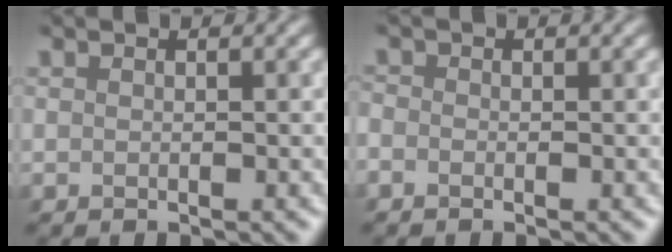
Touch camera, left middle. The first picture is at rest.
{"total": 1.1, "force": [-0.9, 0.4, 0.3], "torque": [-0.007, 0.002, -0.020]}